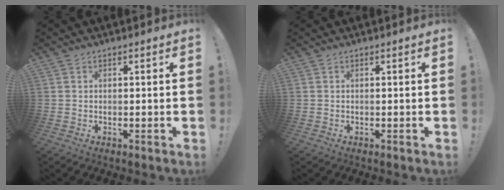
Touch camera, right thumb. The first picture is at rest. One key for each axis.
{"total": 0.0}